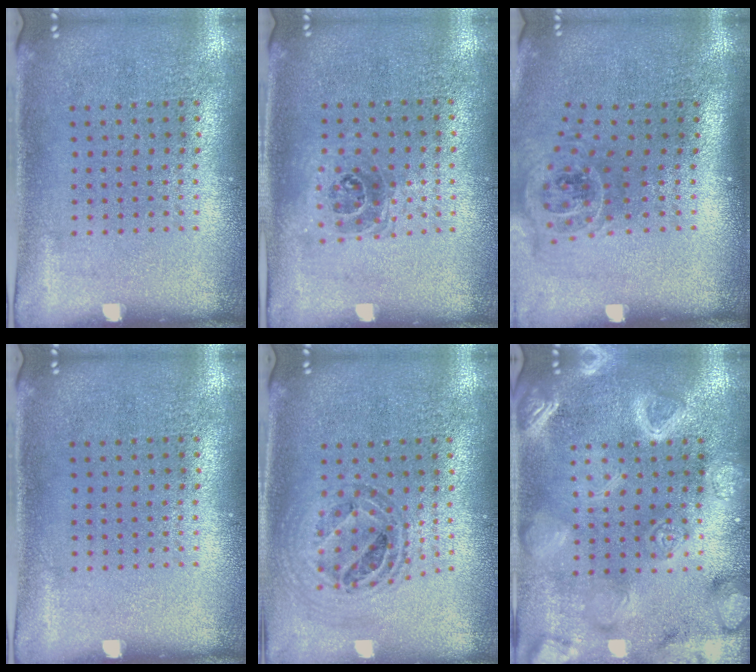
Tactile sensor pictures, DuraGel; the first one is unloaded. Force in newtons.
{"total": 1.0, "press": 0.9, "slide": 0.4}
{"total": 1.1, "press": 1.0, "slide": 0.5}
{"total": 0.0}
{"total": 0.9, "press": 0.9, "slide": 0.0}
{"total": 5.9, "press": 5.8, "slide": 0.8}